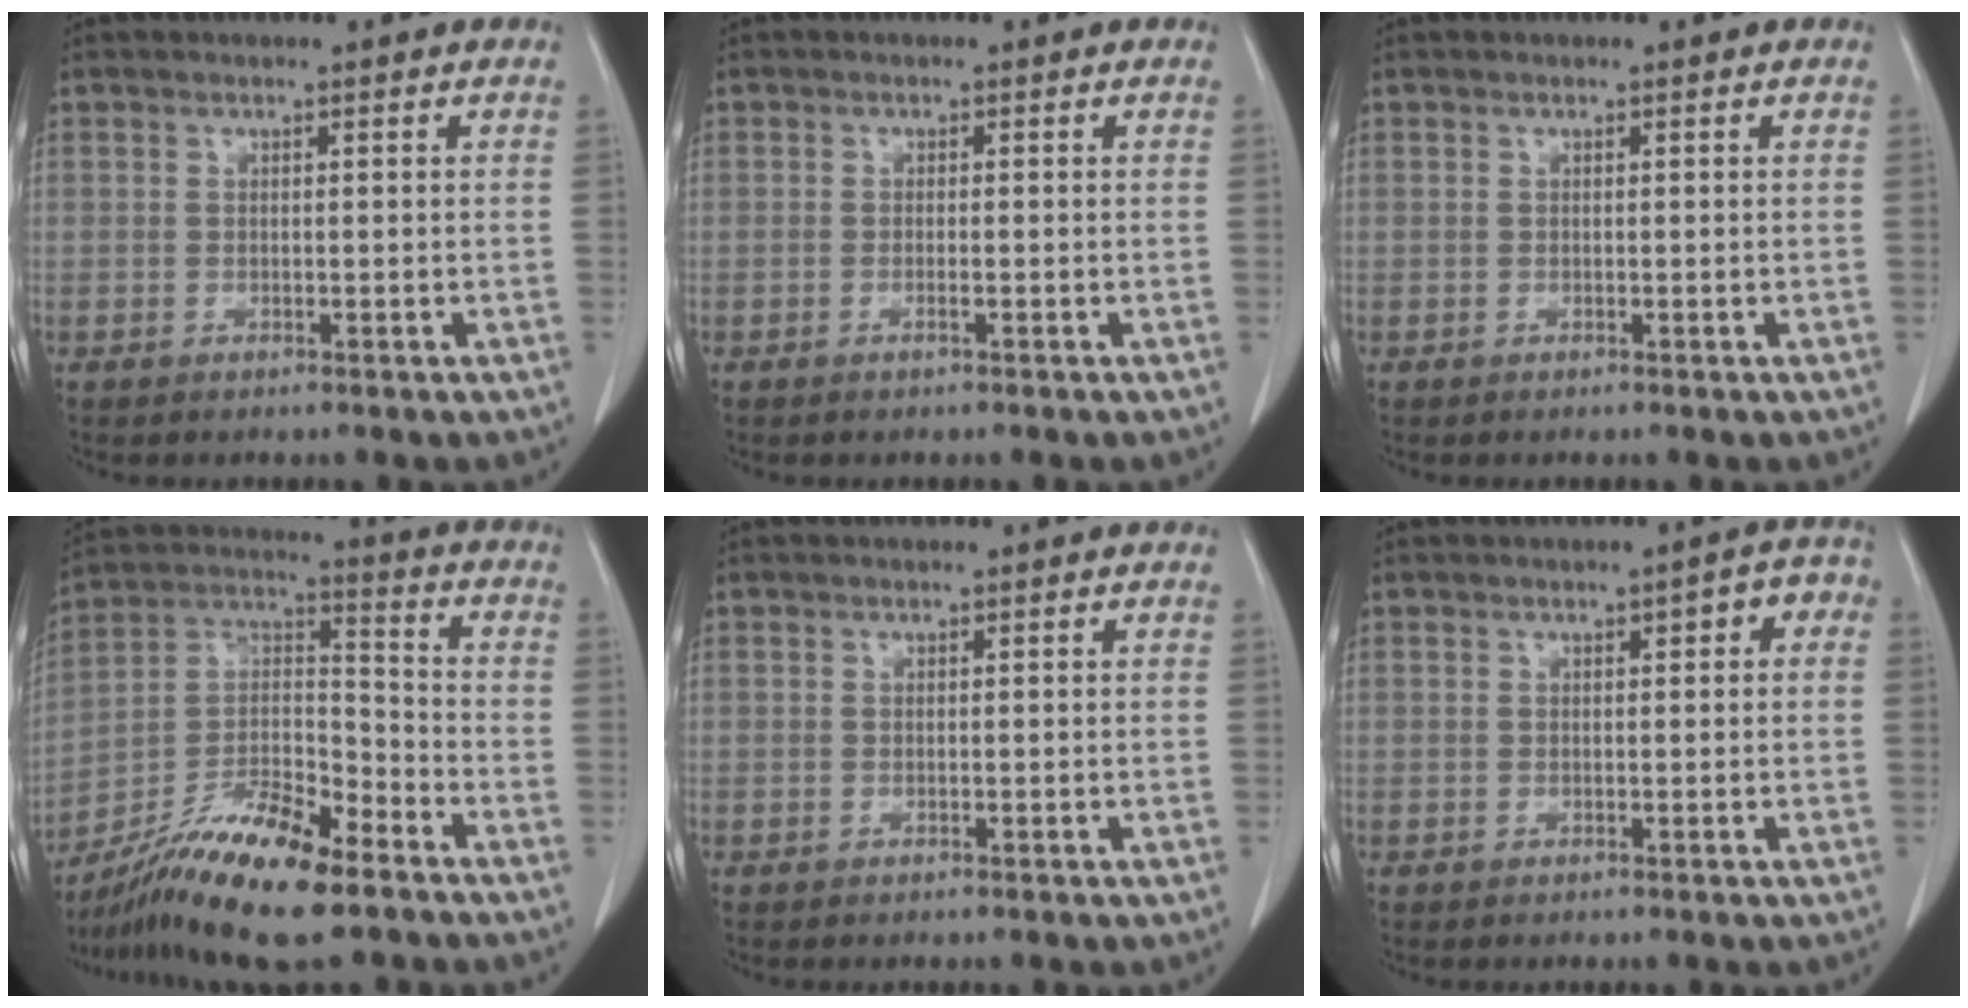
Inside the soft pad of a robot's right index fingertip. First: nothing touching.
{"total": 0.8, "force": [-0.4, 0.0, 0.7], "torque": [-0.014, 0.000, -0.006]}
{"total": 0.0}
{"total": 16.4, "force": [-11.8, 3.2, 11.0], "torque": [-0.211, 0.005, -0.208]}
{"total": 0.0}
{"total": 3.0, "force": [0.6, 1.1, 2.7], "torque": [-0.028, 0.019, 0.004]}